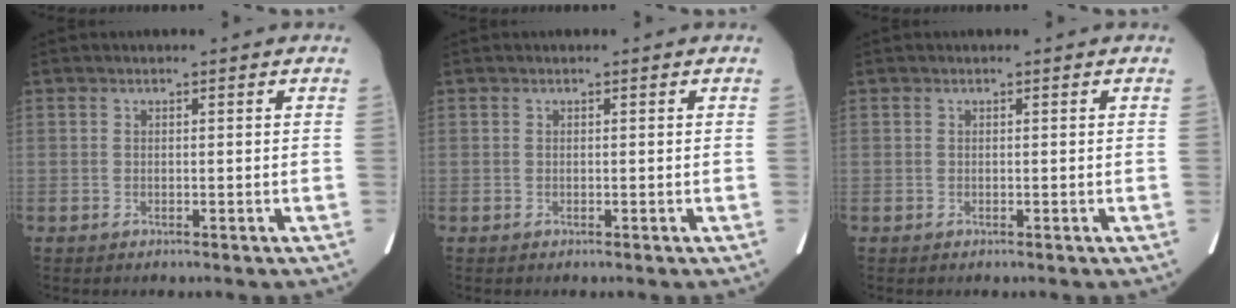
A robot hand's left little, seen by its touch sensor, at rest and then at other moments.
{"total": 0.0}
{"total": 0.0}